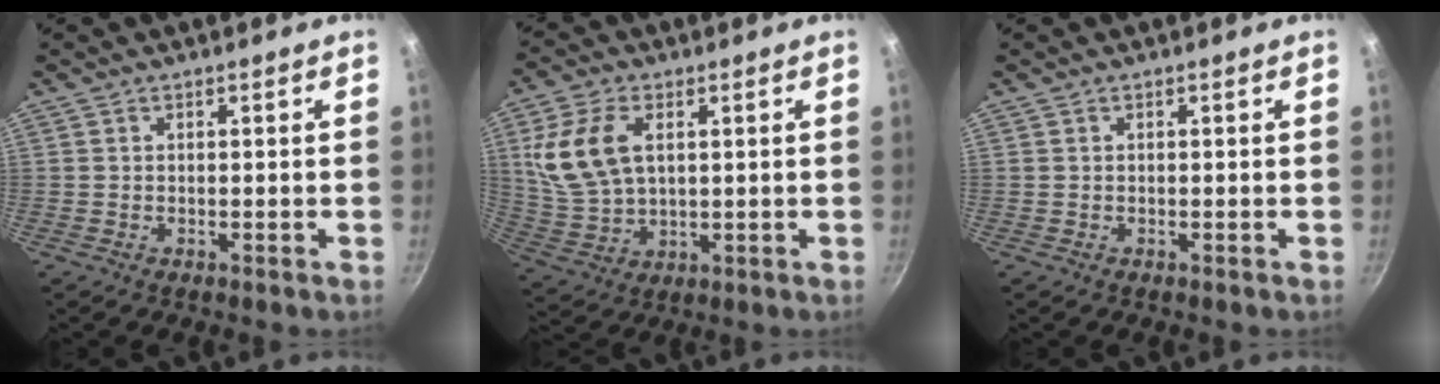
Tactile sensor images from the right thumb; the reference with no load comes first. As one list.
[{"total": 12.5, "force": [3.2, 7.6, 9.5], "torque": [-0.179, -0.006, 0.072]}, {"total": 0.0}]